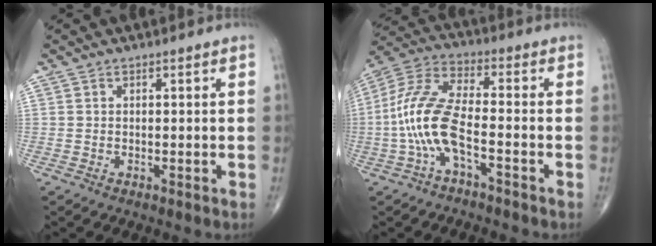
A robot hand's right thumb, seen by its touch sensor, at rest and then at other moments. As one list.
[{"total": 12.3, "force": [-3.6, 4.4, 10.9], "torque": [-0.251, 0.042, -0.074]}]